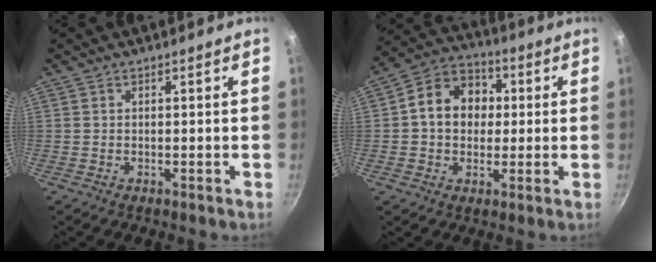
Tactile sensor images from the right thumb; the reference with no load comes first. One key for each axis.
{"total": 12.0, "fx": 1.2, "fy": 9.7, "fz": 7.0, "tx": -0.082, "ty": 0.022, "tz": 0.001}